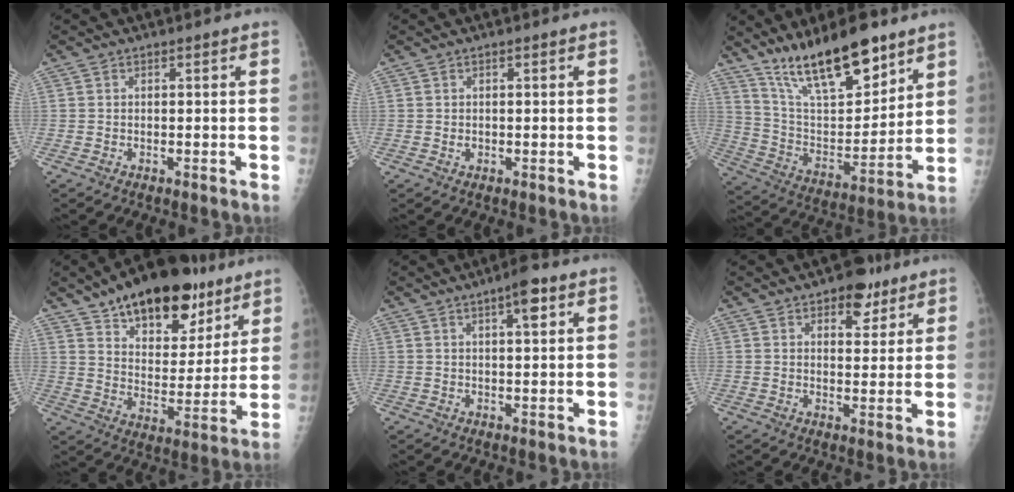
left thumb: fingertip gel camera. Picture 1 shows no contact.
{"total": 0.8, "force": [0.1, 0.6, 0.5], "torque": [-0.004, 0.000, 0.002]}
{"total": 19.5, "force": [13.9, 6.5, 12.0], "torque": [-0.159, -0.080, 0.252]}
{"total": 22.5, "force": [14.5, 11.3, 13.0], "torque": [-0.159, -0.052, 0.231]}
{"total": 5.1, "force": [2.6, 1.4, 4.2], "torque": [-0.055, -0.007, 0.035]}
{"total": 7.3, "force": [4.4, 4.0, 4.1], "torque": [-0.025, -0.019, 0.059]}